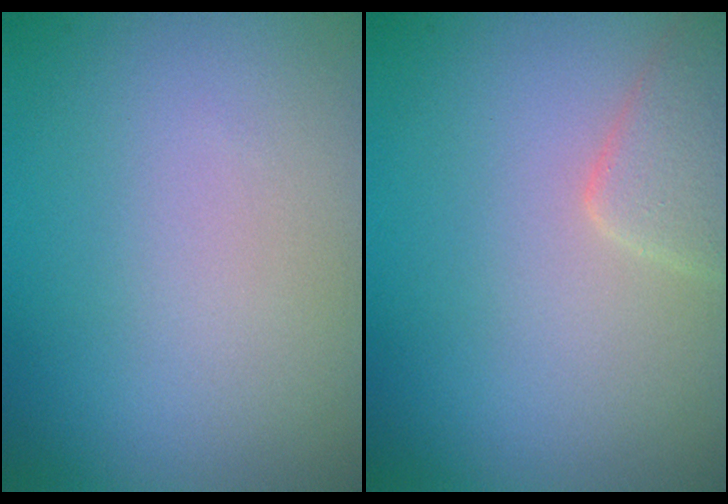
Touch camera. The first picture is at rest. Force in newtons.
{"total": 2.4, "press": 2.4, "slide": 0.1}